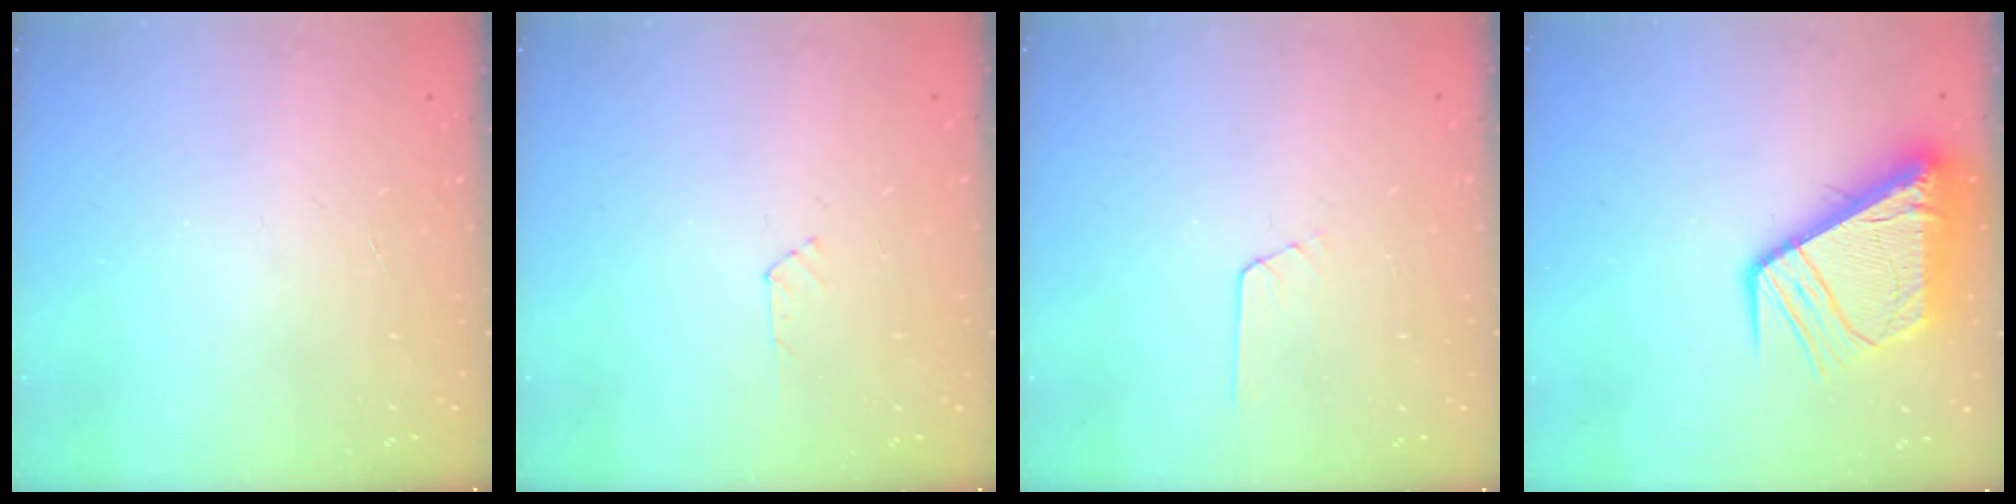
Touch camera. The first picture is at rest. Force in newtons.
{"total": 2.8, "press": 2.7, "slide": 0.5}
{"total": 3.7, "press": 3.7, "slide": 0.4}
{"total": 15.4, "press": 15.3, "slide": 1.7}